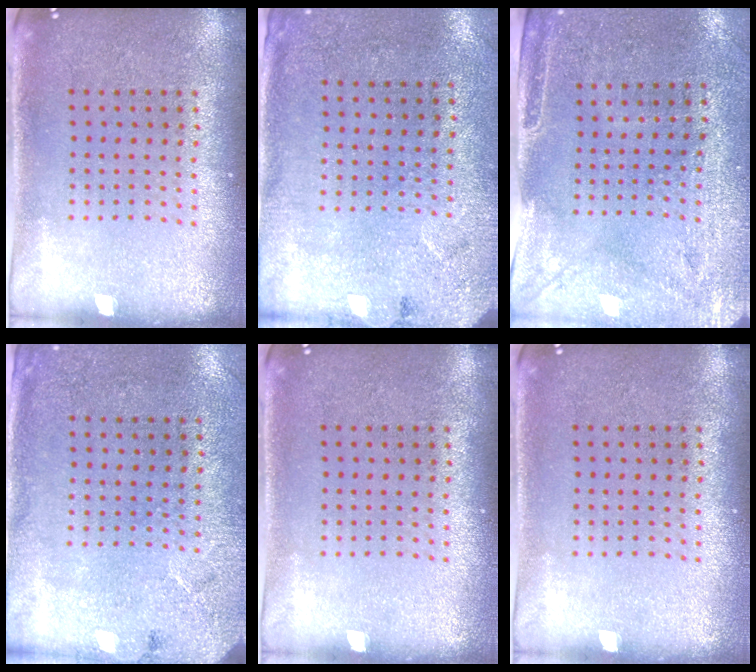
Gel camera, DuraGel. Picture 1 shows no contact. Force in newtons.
{"total": 2.7, "press": 2.2, "slide": 1.6}
{"total": 3.0, "press": 2.5, "slide": 1.6}
{"total": 2.7, "press": 2.2, "slide": 1.6}
{"total": 0.0}
{"total": 0.0}